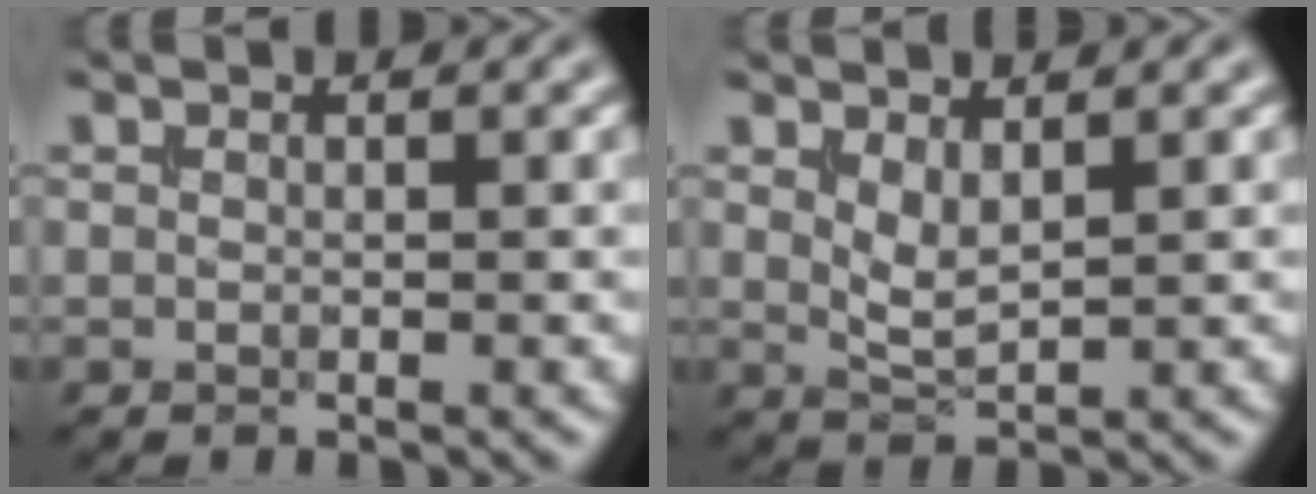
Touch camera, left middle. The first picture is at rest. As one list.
[{"total": 1.9, "force": [0.9, 0.6, 1.5], "torque": [-0.038, -0.005, 0.023]}]